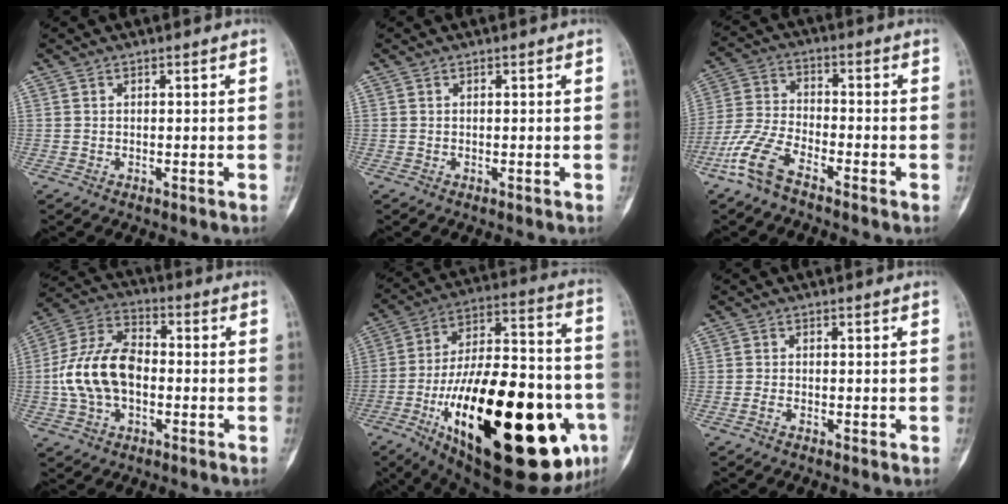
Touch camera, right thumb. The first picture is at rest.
{"total": 0.0}
{"total": 9.1, "force": [-6.1, 3.6, 5.8], "torque": [-0.138, 0.024, -0.131]}
{"total": 14.1, "force": [-1.4, 8.9, 10.8], "torque": [-0.209, 0.036, -0.030]}
{"total": 41.5, "force": [-13.4, 15.6, 36.0], "torque": [-0.540, 0.028, -0.196]}
{"total": 1.2, "force": [-0.6, 0.6, 0.9], "torque": [-0.019, 0.000, -0.015]}